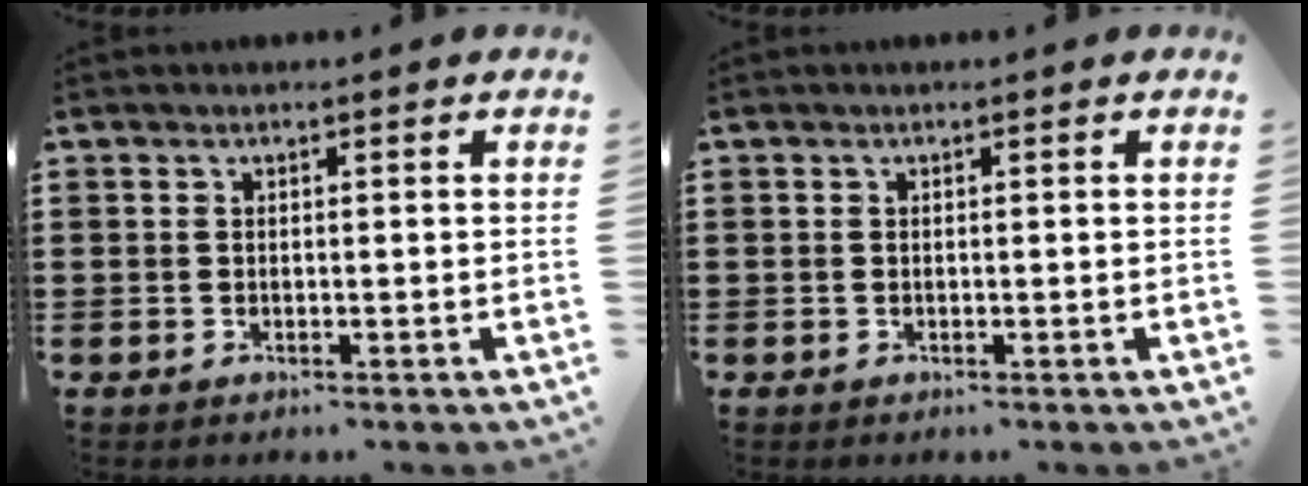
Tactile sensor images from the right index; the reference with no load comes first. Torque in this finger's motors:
{"motor_torque": [-0.03, 0.03, 0.00, 0.00]}